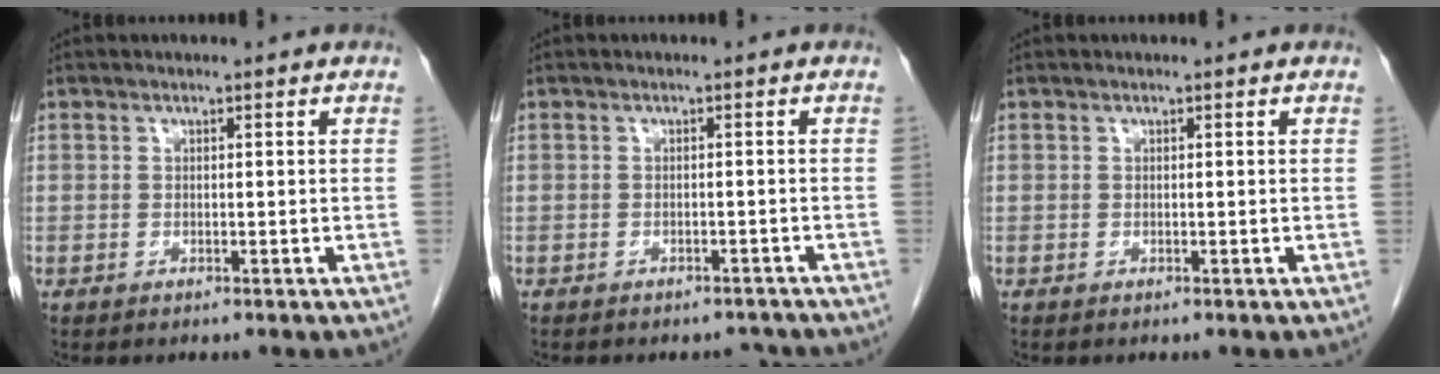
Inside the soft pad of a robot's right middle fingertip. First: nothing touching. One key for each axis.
{"total": 4.4, "fx": -4.0, "fy": 1.7, "fz": 0.9, "tx": -0.008, "ty": 0.005, "tz": -0.045}
{"total": 0.0}